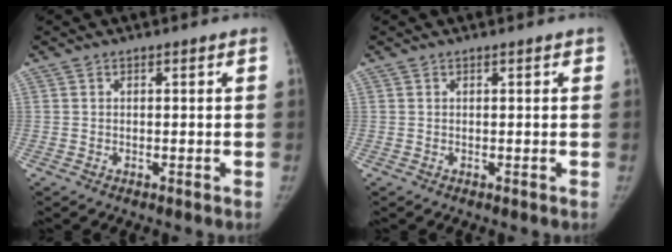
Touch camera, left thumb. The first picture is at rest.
{"total": 0.5, "force": [0.3, 0.2, 0.4], "torque": [-0.005, 0.001, 0.000]}